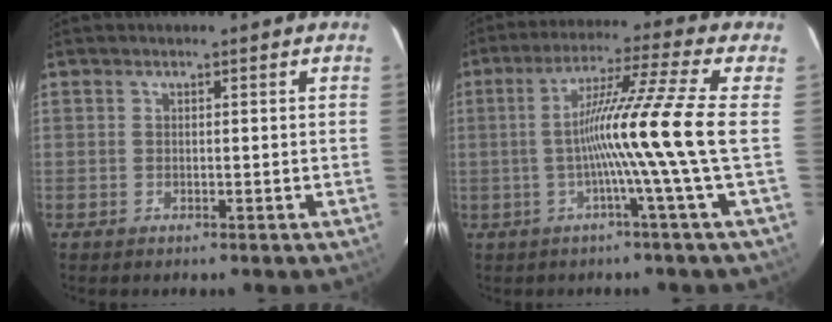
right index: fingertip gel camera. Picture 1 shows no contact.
{"total": 12.0, "force": [-1.5, -3.7, 11.3], "torque": [-0.193, 0.002, -0.028]}